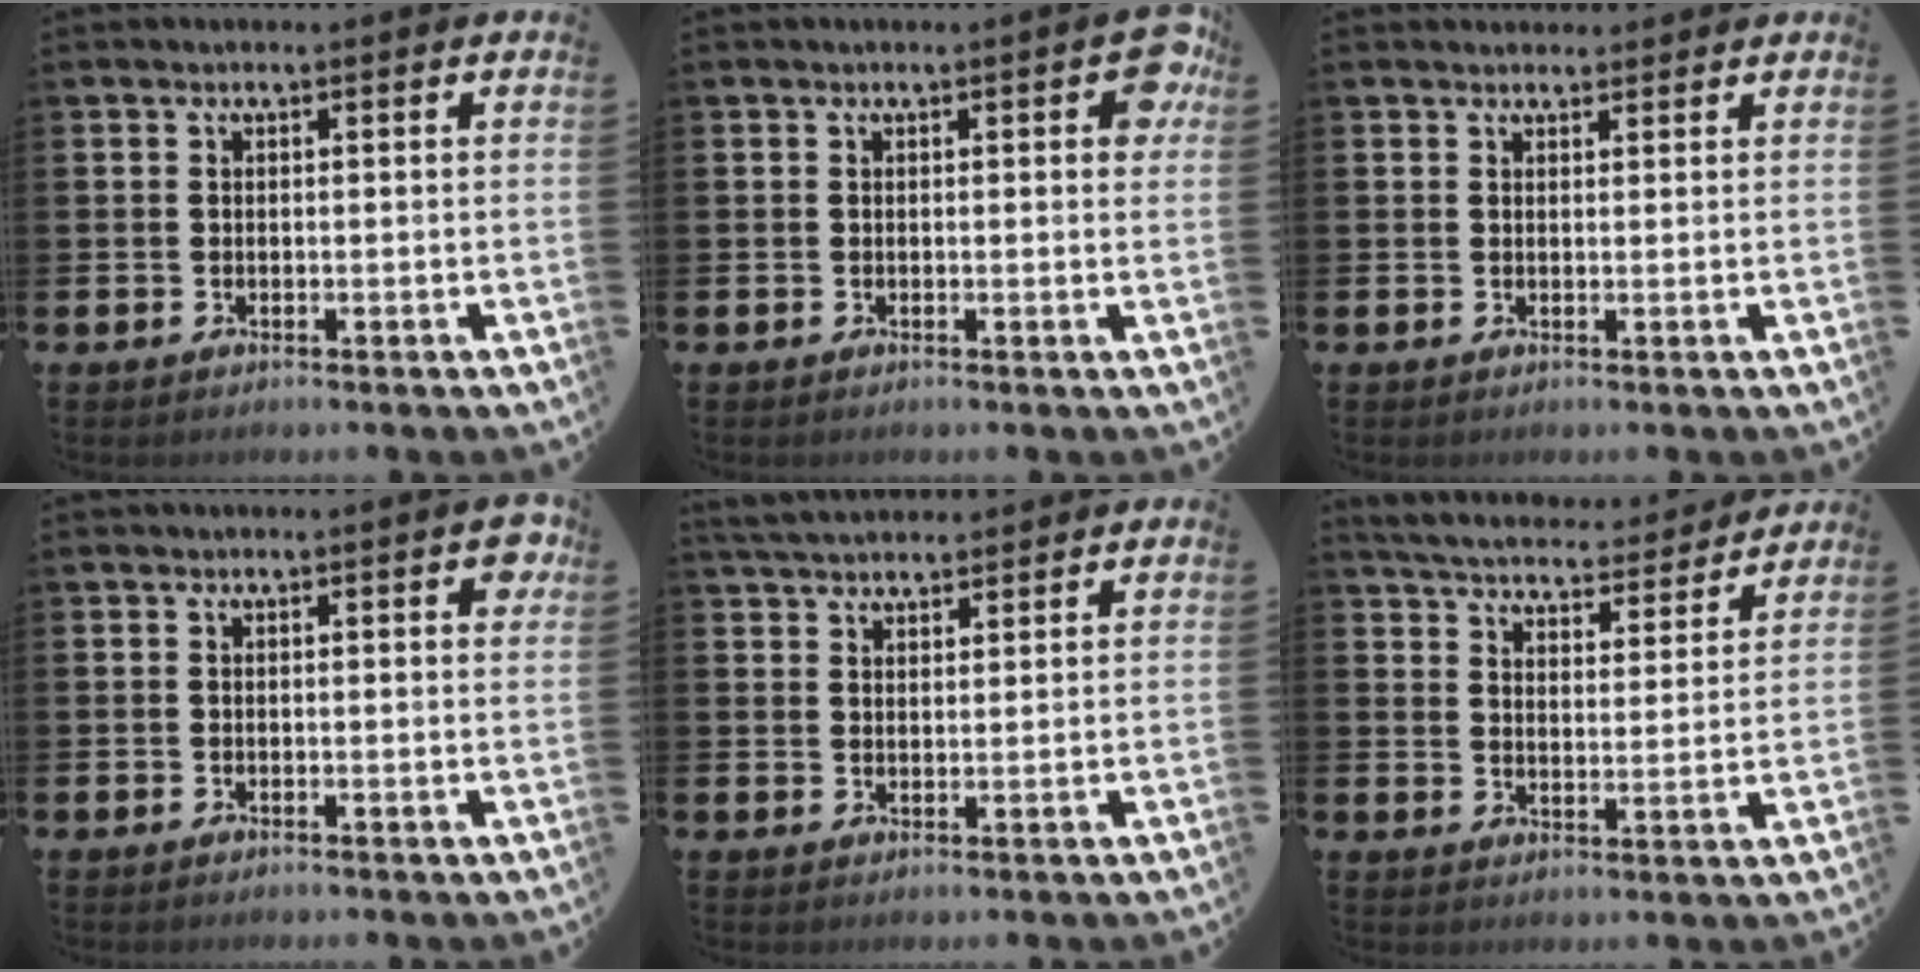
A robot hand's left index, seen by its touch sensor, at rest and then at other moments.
{"total": 2.7, "force": [1.0, 0.7, 2.5], "torque": [-0.032, 0.001, 0.010]}
{"total": 1.5, "force": [1.4, 0.5, -0.1], "torque": [0.008, -0.003, 0.024]}
{"total": 1.5, "force": [0.5, 0.4, 1.3], "torque": [-0.009, -0.003, 0.003]}
{"total": 4.0, "force": [3.9, 0.8, 0.6], "torque": [-0.020, -0.013, 0.073]}
{"total": 5.2, "force": [5.1, 0.7, 0.7], "torque": [-0.034, -0.040, 0.085]}